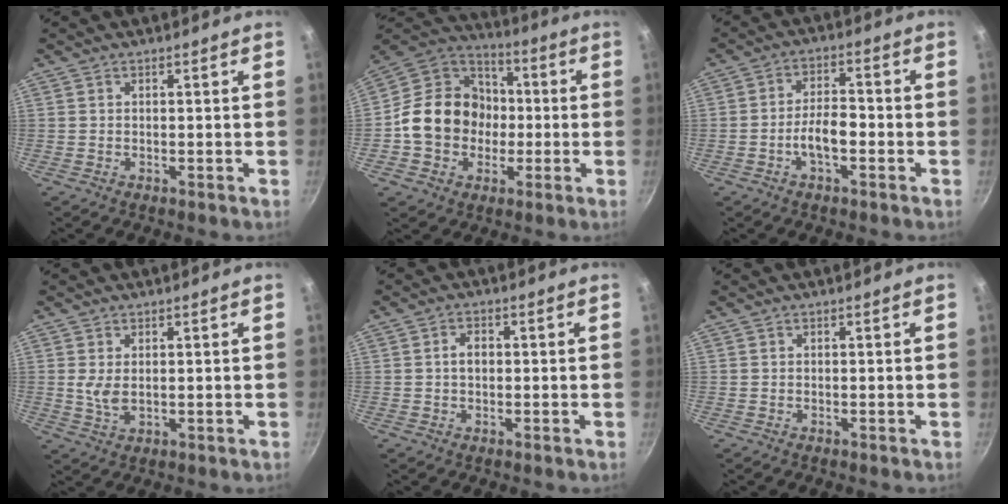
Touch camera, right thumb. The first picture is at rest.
{"total": 17.2, "force": [-1.7, 14.7, 8.8], "torque": [-0.118, 0.039, -0.039]}
{"total": 6.2, "force": [-2.2, 2.9, 5.0], "torque": [-0.078, 0.032, -0.043]}
{"total": 3.6, "force": [0.7, 1.9, 2.9], "torque": [-0.055, -0.009, 0.018]}
{"total": 2.6, "force": [0.1, 1.8, 1.9], "torque": [-0.021, 0.010, 0.000]}
{"total": 0.0}